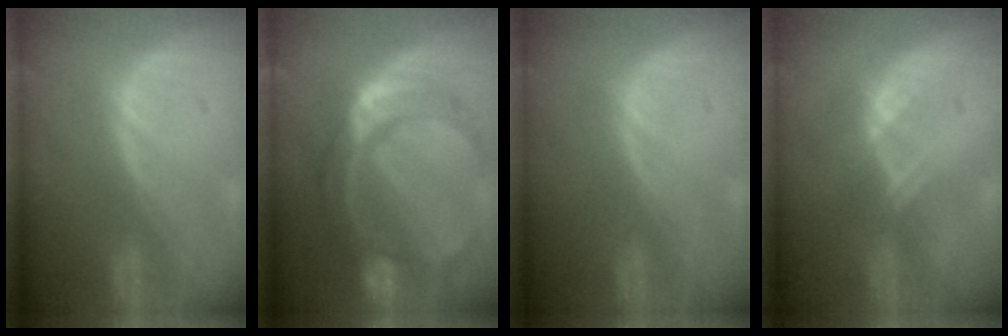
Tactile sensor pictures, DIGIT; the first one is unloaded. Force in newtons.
{"total": 10.4, "press": 10.3, "slide": 1.0}
{"total": 0.0}
{"total": 1.9, "press": 1.9, "slide": 0.3}